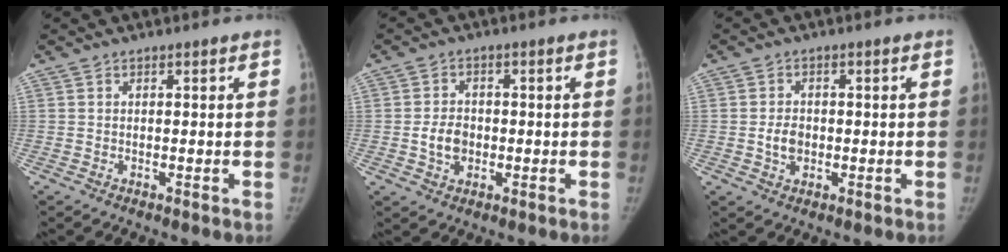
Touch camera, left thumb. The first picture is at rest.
{"total": 4.4, "force": [-0.7, 3.3, 2.7], "torque": [-0.037, 0.004, -0.011]}
{"total": 3.0, "force": [-0.4, 2.3, 2.0], "torque": [-0.029, 0.002, -0.006]}